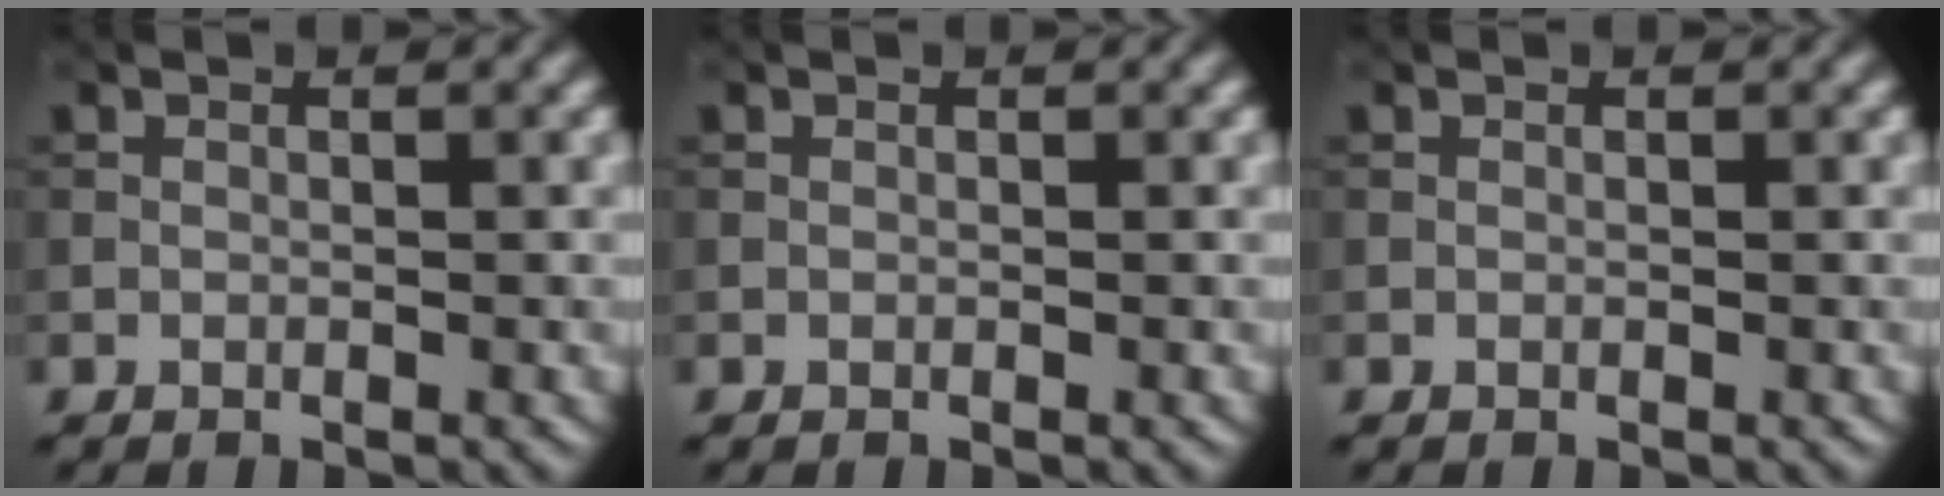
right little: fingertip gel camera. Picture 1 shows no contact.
{"total": 0.0}
{"total": 0.0}